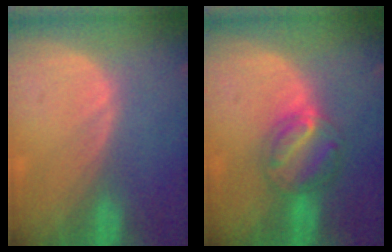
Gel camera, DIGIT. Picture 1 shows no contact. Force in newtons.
{"total": 6.1, "press": 5.6, "slide": 2.4}